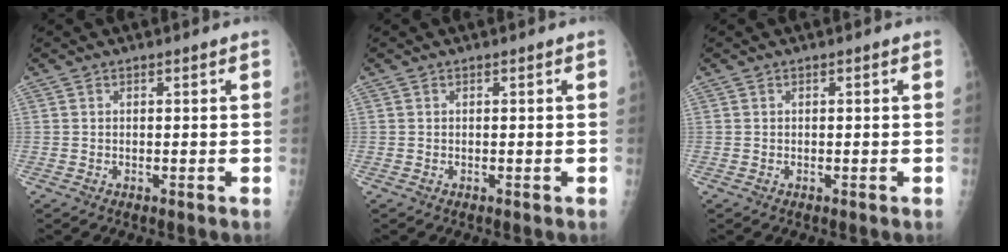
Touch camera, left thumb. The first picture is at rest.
{"total": 0.0}
{"total": 0.0}